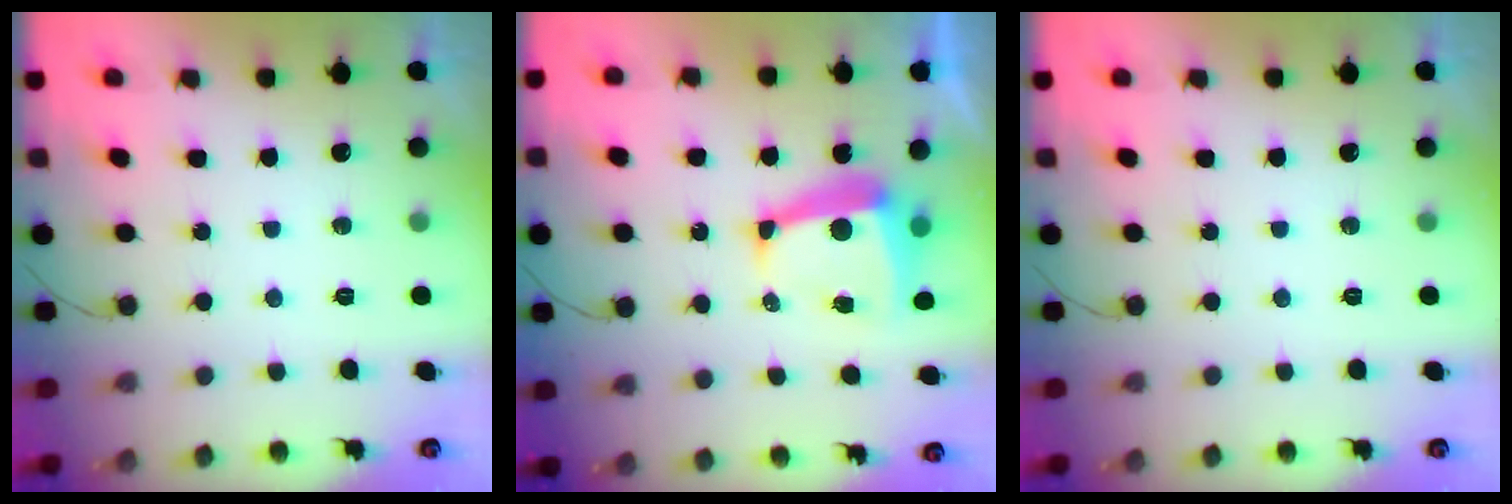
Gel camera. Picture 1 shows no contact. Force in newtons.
{"total": 9.1, "press": 9.0, "slide": 0.9}
{"total": 0.0}